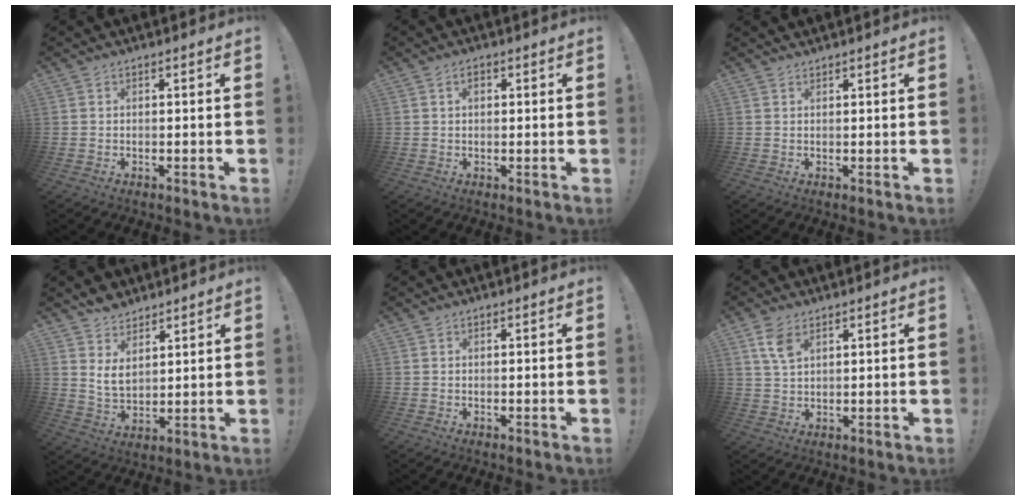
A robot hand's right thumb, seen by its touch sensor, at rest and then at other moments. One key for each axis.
{"total": 1.9, "fx": 0.5, "fy": 1.3, "fz": 1.3, "tx": -0.026, "ty": 0.007, "tz": 0.008}
{"total": 0.7, "fx": 0.7, "fy": 0.1, "fz": 0.0, "tx": 0.003, "ty": -0.001, "tz": 0.013}
{"total": 8.1, "fx": 5.4, "fy": 4.9, "fz": 3.5, "tx": -0.061, "ty": -0.033, "tz": 0.105}
{"total": 0.0}
{"total": 6.1, "fx": 3.3, "fy": 3.2, "fz": 4.0, "tx": -0.067, "ty": -0.011, "tz": 0.062}